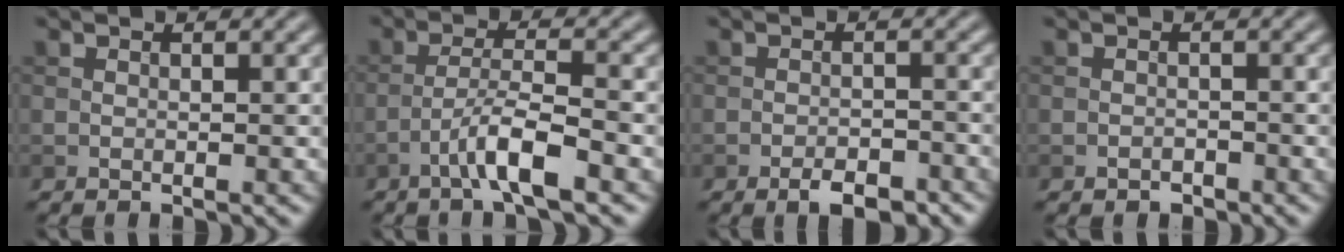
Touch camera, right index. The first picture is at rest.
{"total": 4.5, "force": [-2.6, 0.6, 3.7], "torque": [-0.066, 0.013, -0.054]}
{"total": 3.2, "force": [-2.2, 1.2, 2.0], "torque": [-0.029, 0.001, -0.036]}
{"total": 0.9, "force": [-0.6, 0.5, 0.4], "torque": [-0.003, 0.000, -0.011]}